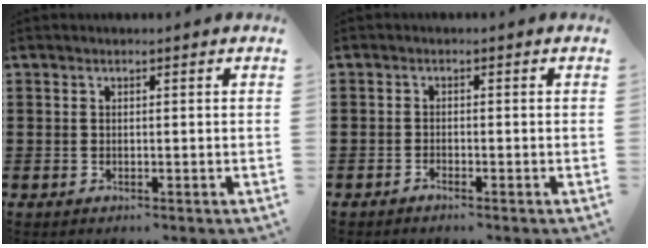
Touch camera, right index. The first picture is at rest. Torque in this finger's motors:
{"motor_torque": [0.40, 0.54, 0.01, -0.02]}